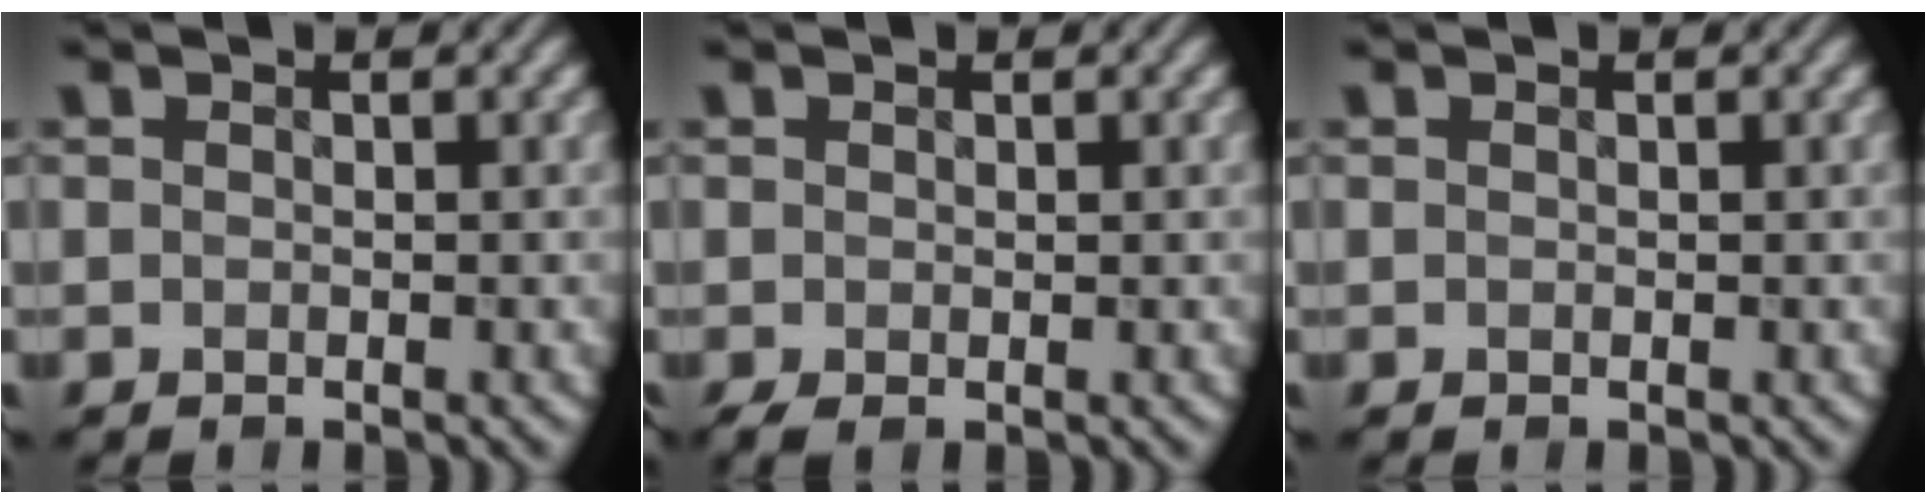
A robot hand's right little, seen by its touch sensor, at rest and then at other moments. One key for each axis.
{"total": 1.2, "fx": -0.5, "fy": 0.5, "fz": 0.9, "tx": -0.028, "ty": -0.002, "tz": -0.012}
{"total": 0.0}